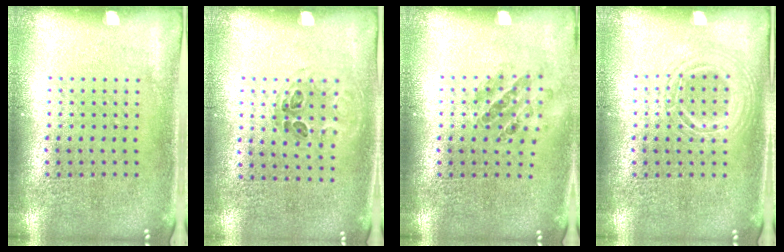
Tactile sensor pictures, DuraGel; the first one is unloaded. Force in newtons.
{"total": 1.0, "press": 0.7, "slide": 0.7}
{"total": 0.8, "press": 0.8, "slide": 0.2}
{"total": 1.2, "press": 1.2, "slide": 0.1}